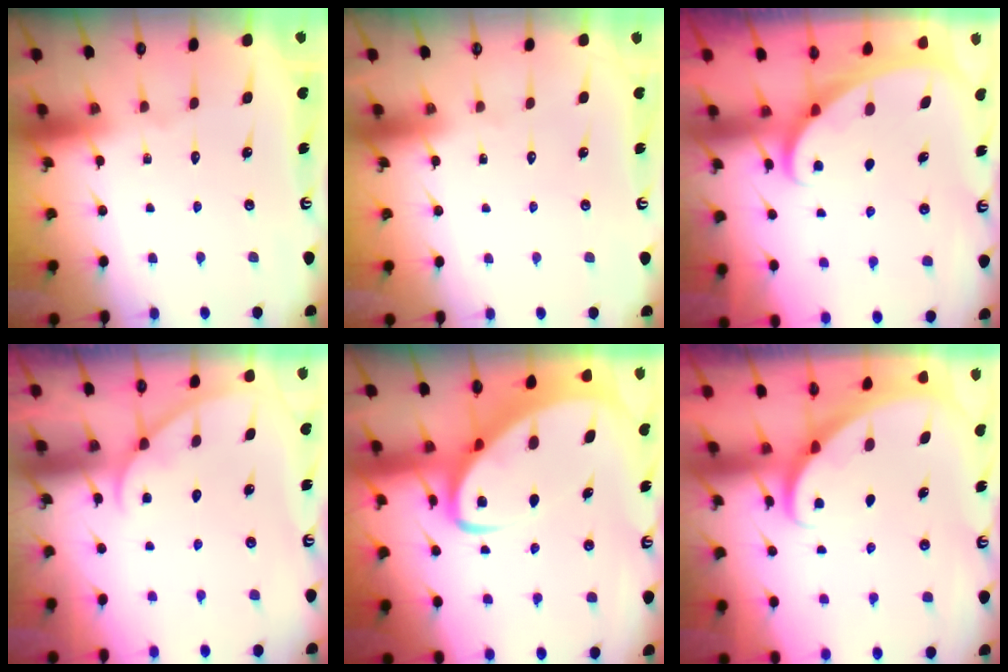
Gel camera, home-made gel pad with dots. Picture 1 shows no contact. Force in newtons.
{"total": 0.0}
{"total": 2.2, "press": 2.2, "slide": 0.0}
{"total": 3.6, "press": 3.6, "slide": 0.3}
{"total": 7.1, "press": 7.1, "slide": 0.8}
{"total": 2.5, "press": 2.5, "slide": 0.2}